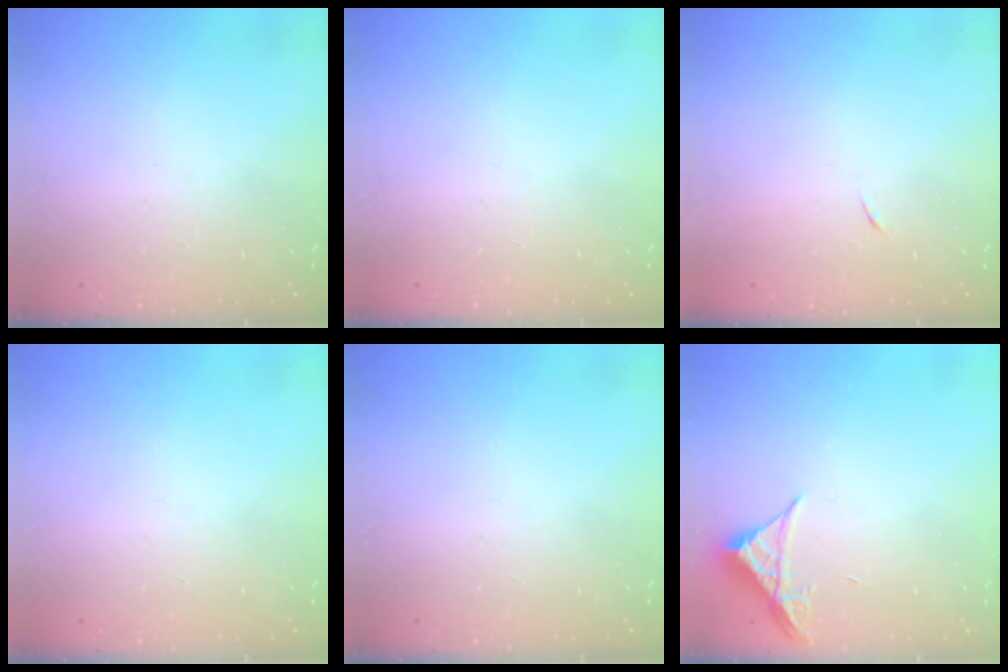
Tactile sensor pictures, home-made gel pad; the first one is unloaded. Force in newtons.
{"total": 0.0}
{"total": 3.8, "press": 3.7, "slide": 0.8}
{"total": 0.0}
{"total": 0.0}
{"total": 4.1, "press": 4.1, "slide": 0.5}